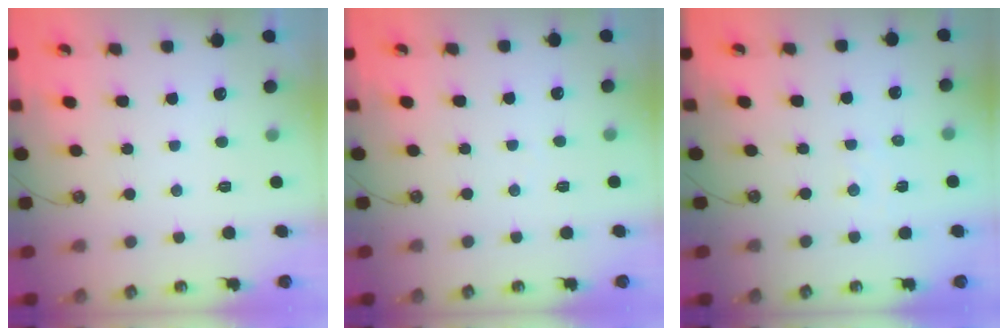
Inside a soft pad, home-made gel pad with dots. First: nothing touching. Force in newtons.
{"total": 2.6, "press": 2.6, "slide": 0.4}
{"total": 2.3, "press": 2.3, "slide": 0.3}